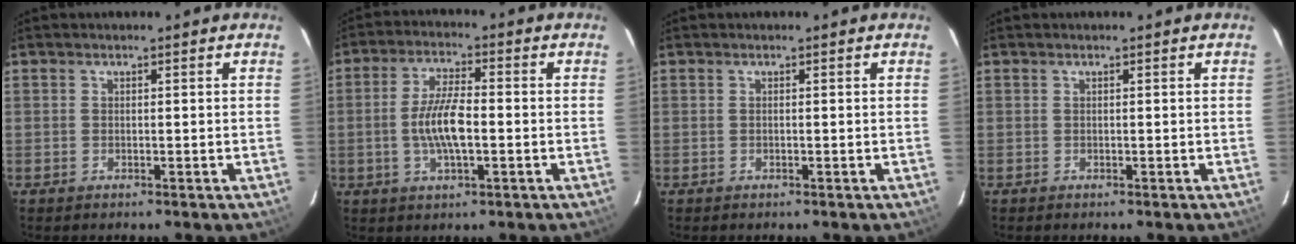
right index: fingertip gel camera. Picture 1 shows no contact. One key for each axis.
{"total": 8.0, "fx": -1.3, "fy": 2.5, "fz": 7.5, "tx": -0.148, "ty": 0.003, "tz": -0.026}
{"total": 0.0}
{"total": 0.0}